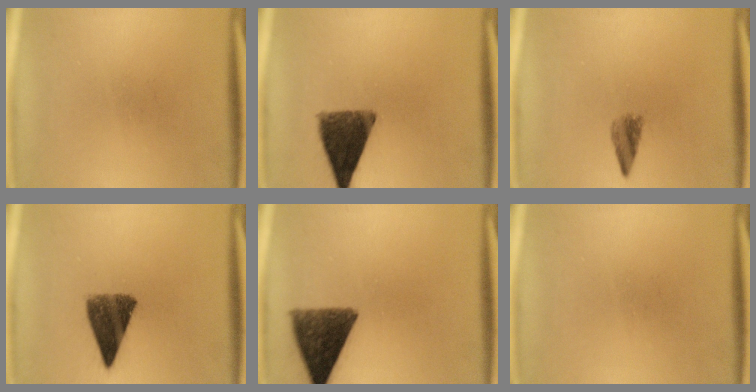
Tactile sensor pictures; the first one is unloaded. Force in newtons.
{"total": 10.5}
{"total": 2.6}
{"total": 9.1}
{"total": 10.7}
{"total": 0.0}